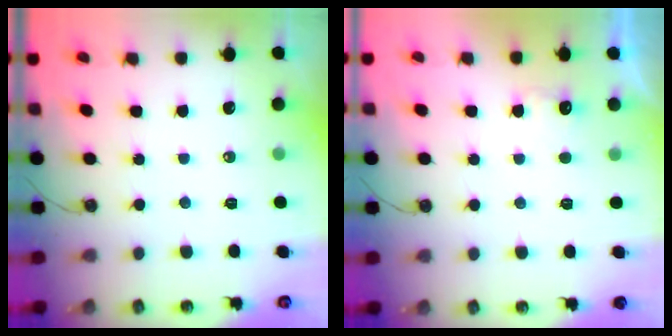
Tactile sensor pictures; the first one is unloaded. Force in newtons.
{"total": 4.6, "press": 4.5, "slide": 0.9}